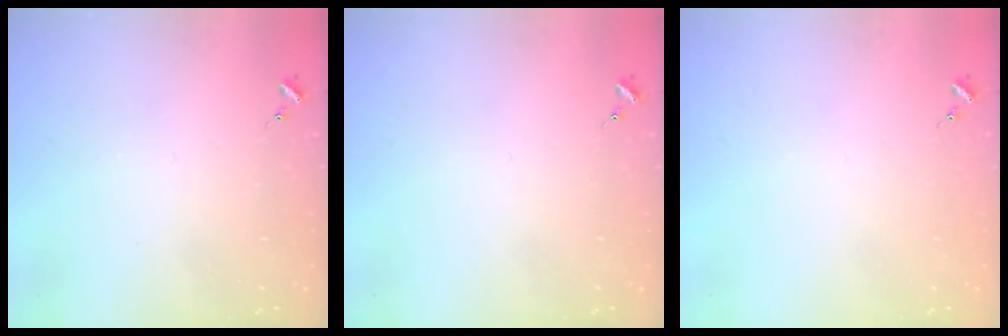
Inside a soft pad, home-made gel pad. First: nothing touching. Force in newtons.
{"total": 0.0}
{"total": 0.0}